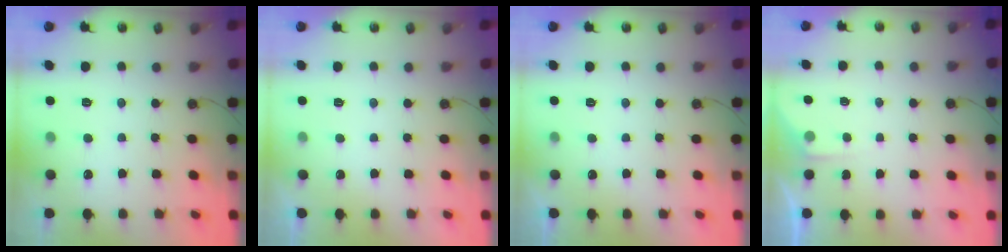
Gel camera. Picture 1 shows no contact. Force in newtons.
{"total": 0.0}
{"total": 0.0}
{"total": 3.0, "press": 2.9, "slide": 0.5}